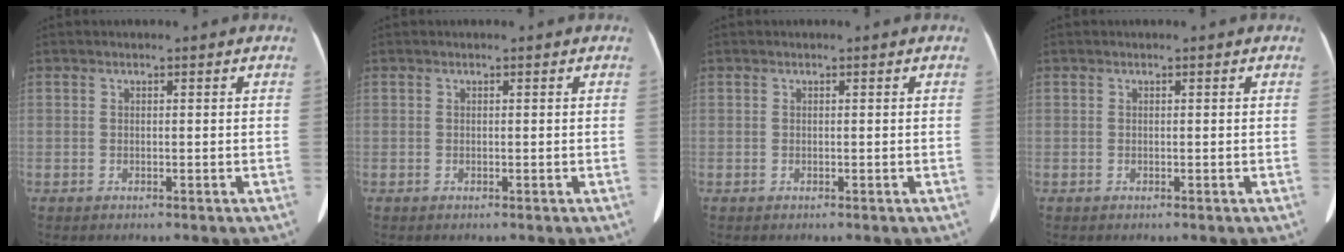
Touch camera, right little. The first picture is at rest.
{"total": 0.0}
{"total": 0.0}
{"total": 0.0}